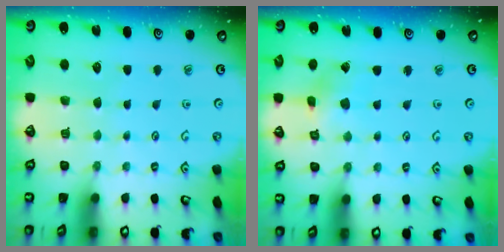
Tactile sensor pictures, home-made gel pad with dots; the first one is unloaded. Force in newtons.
{"total": 2.7, "press": 2.7, "slide": 0.2}